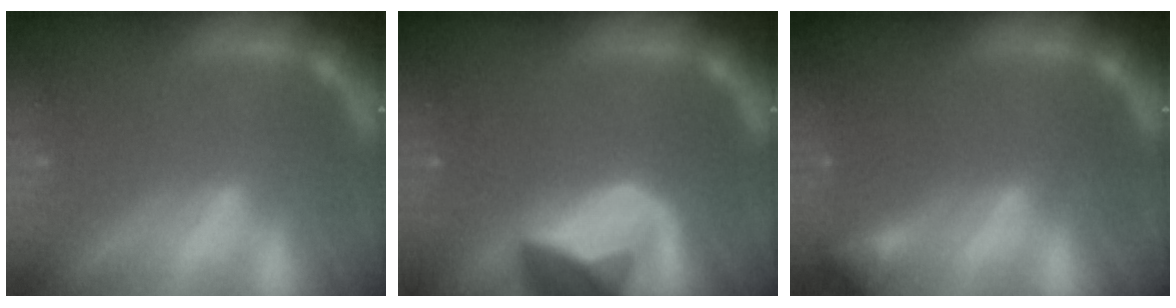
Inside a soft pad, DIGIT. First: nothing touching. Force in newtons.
{"total": 8.9}
{"total": 1.4}